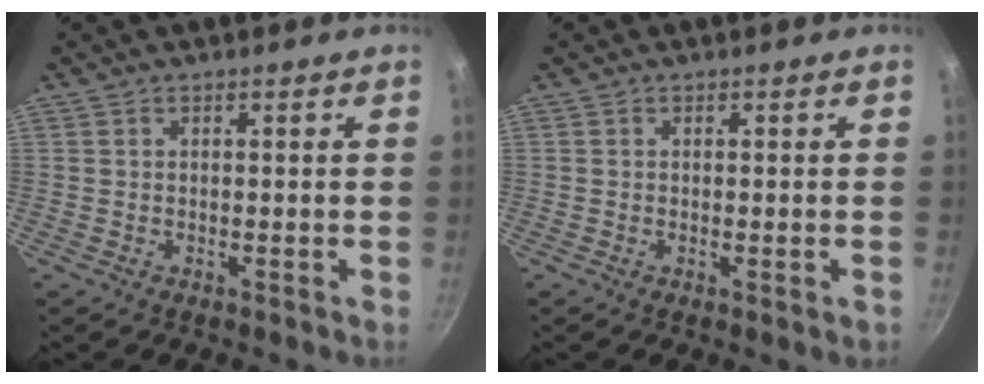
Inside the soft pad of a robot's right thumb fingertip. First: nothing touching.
{"total": 0.8, "force": [-0.2, 0.1, 0.8], "torque": [-0.013, -0.002, -0.004]}